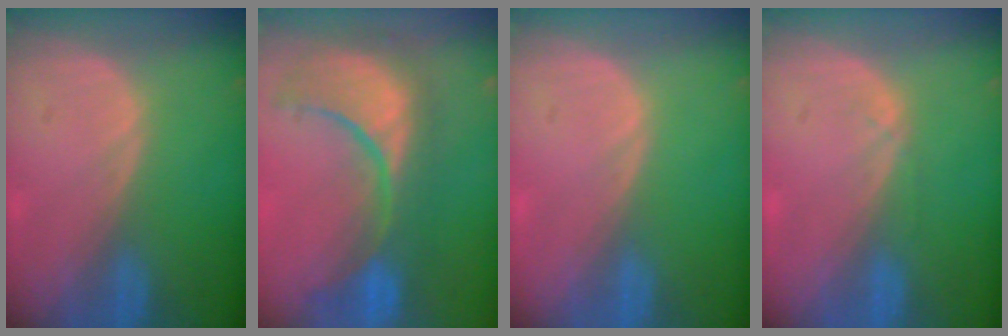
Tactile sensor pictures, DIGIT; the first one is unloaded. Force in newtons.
{"total": 11.8, "press": 10.8, "slide": 4.8}
{"total": 0.0}
{"total": 0.9, "press": 0.8, "slide": 0.2}